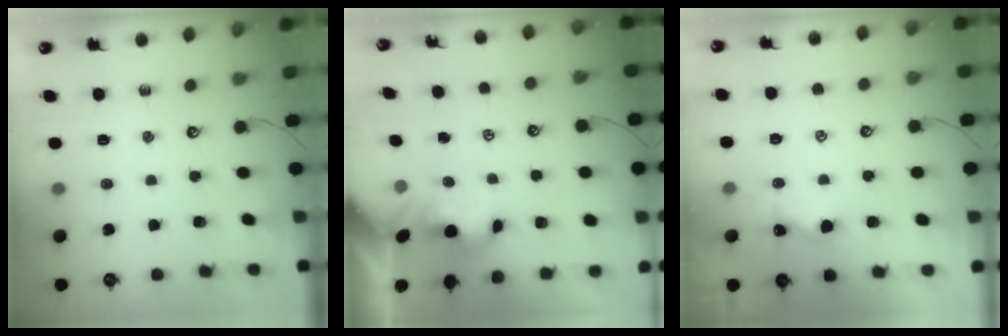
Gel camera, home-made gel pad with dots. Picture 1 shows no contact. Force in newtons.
{"total": 1.6, "press": 1.4, "slide": 0.7}
{"total": 0.0}